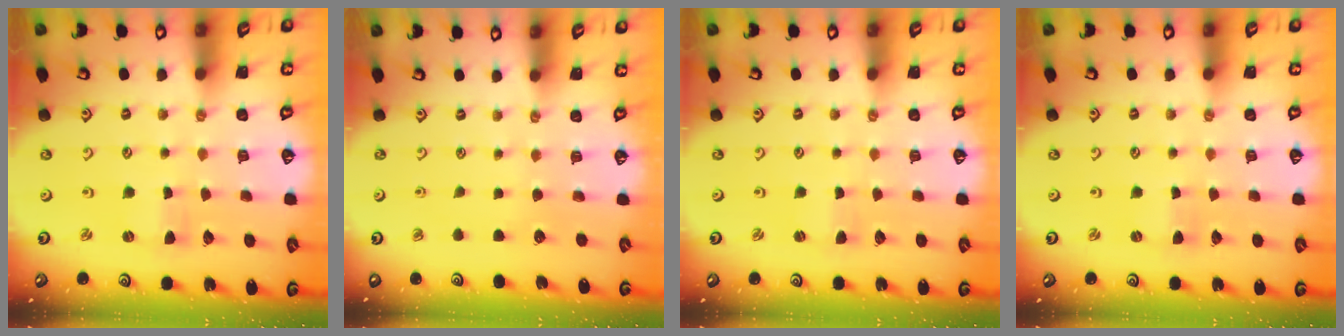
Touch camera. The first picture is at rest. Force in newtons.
{"total": 0.0}
{"total": 1.1, "press": 1.0, "slide": 0.2}
{"total": 0.0}